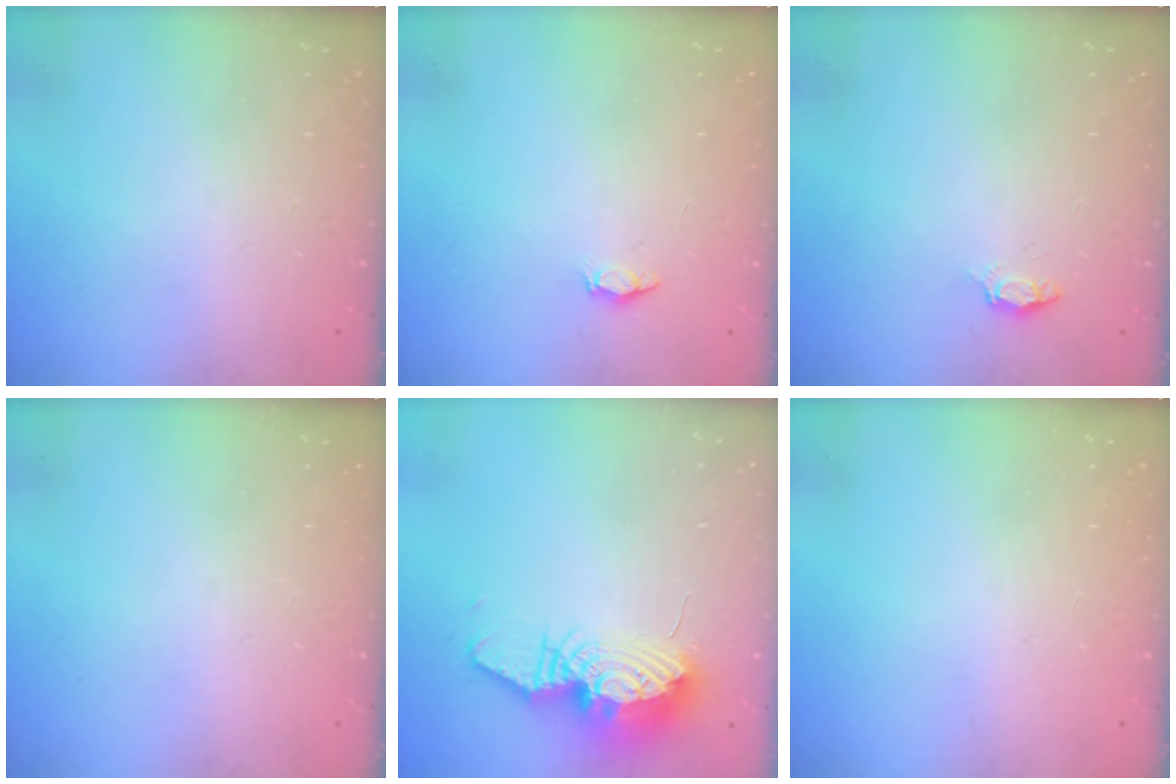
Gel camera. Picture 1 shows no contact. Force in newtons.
{"total": 2.2, "press": 2.2, "slide": 0.3}
{"total": 3.2, "press": 3.2, "slide": 0.4}
{"total": 0.0}
{"total": 13.5, "press": 13.4, "slide": 1.4}
{"total": 1.1, "press": 1.1, "slide": 0.3}